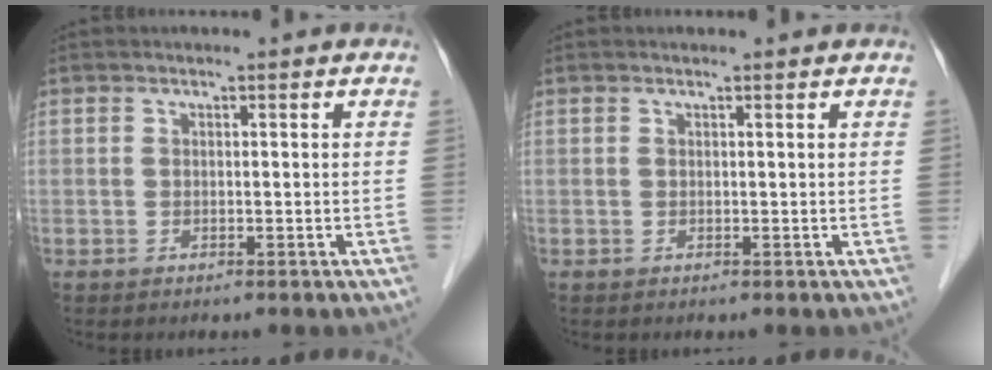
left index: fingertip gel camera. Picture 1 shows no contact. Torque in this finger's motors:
{"motor_torque": [-0.22, 0.16, 0.00, -0.01]}